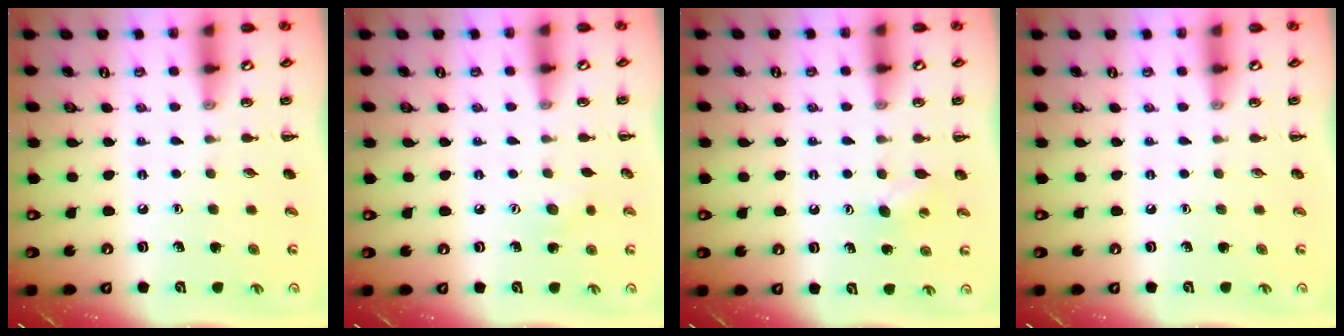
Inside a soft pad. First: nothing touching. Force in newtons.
{"total": 5.8, "press": 5.6, "slide": 1.4}
{"total": 4.0, "press": 3.9, "slide": 0.8}
{"total": 0.0}